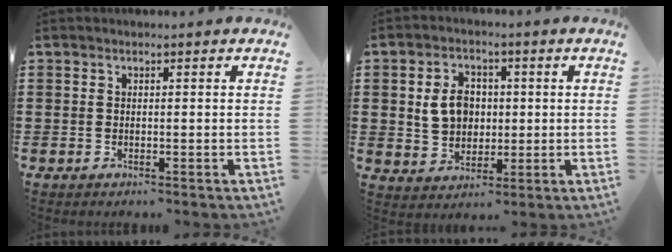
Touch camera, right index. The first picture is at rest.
{"total": 6.3, "force": [0.8, 5.0, 3.8], "torque": [-0.088, 0.010, 0.009]}